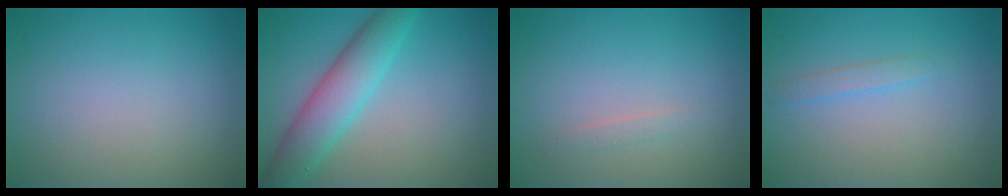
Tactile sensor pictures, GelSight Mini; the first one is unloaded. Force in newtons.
{"total": 5.4, "press": 5.3, "slide": 0.1}
{"total": 0.7, "press": 0.7, "slide": 0.1}
{"total": 1.2, "press": 1.2, "slide": 0.1}